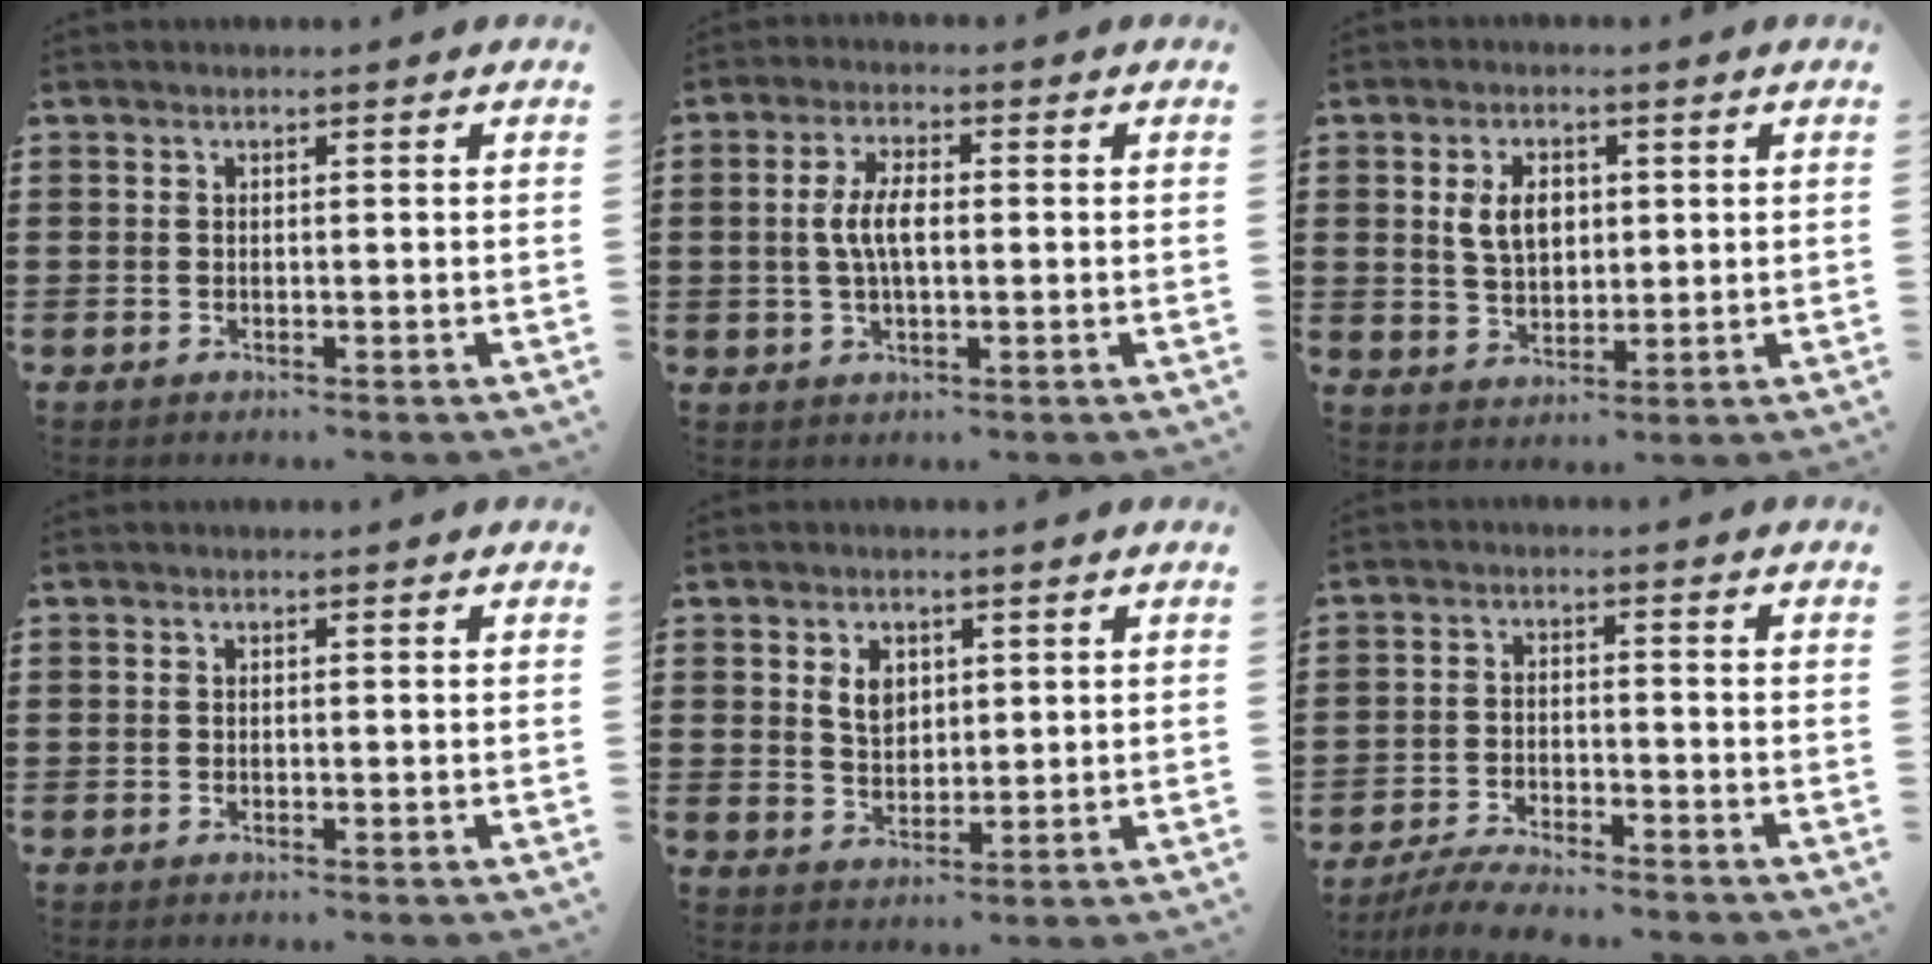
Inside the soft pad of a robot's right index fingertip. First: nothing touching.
{"total": 5.5, "force": [0.1, 2.2, 5.0], "torque": [-0.109, 0.002, -0.006]}
{"total": 5.4, "force": [1.2, 3.6, 3.9], "torque": [-0.087, 0.009, 0.015]}
{"total": 0.0}
{"total": 4.0, "force": [1.4, 2.8, 2.5], "torque": [-0.051, 0.008, 0.022]}
{"total": 4.0, "force": [-3.9, 0.0, 0.9], "torque": [-0.016, 0.002, -0.079]}